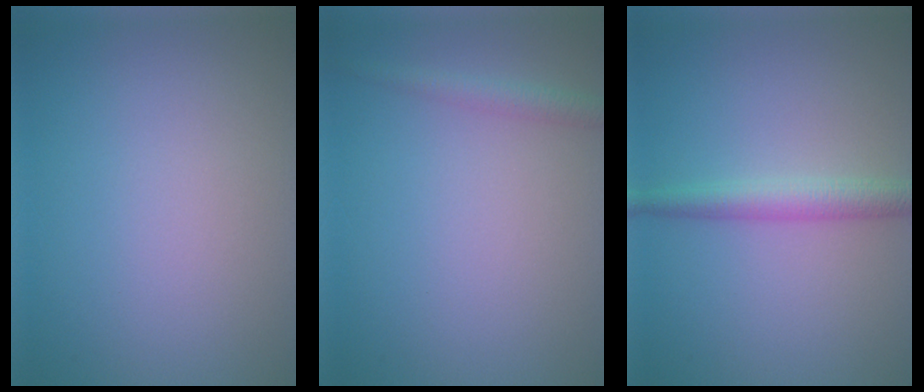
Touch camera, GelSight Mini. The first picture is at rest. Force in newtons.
{"total": 1.6, "press": 1.6, "slide": 0.1}
{"total": 2.7, "press": 2.7, "slide": 0.1}